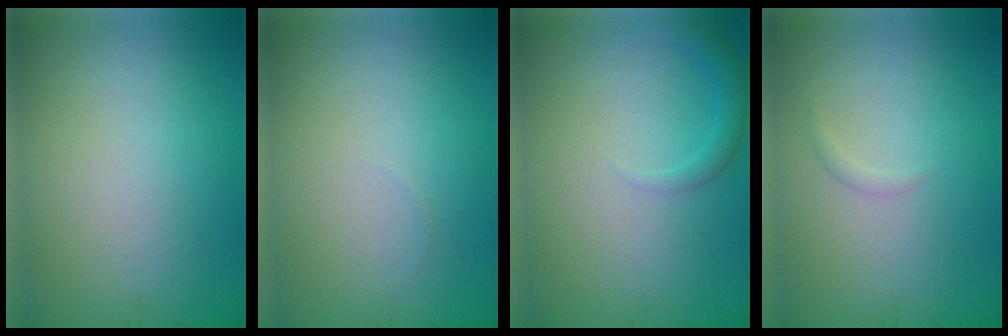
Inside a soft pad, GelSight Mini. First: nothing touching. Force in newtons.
{"total": 0.0}
{"total": 1.8, "press": 1.8, "slide": 0.2}
{"total": 0.6, "press": 0.6, "slide": 0.1}